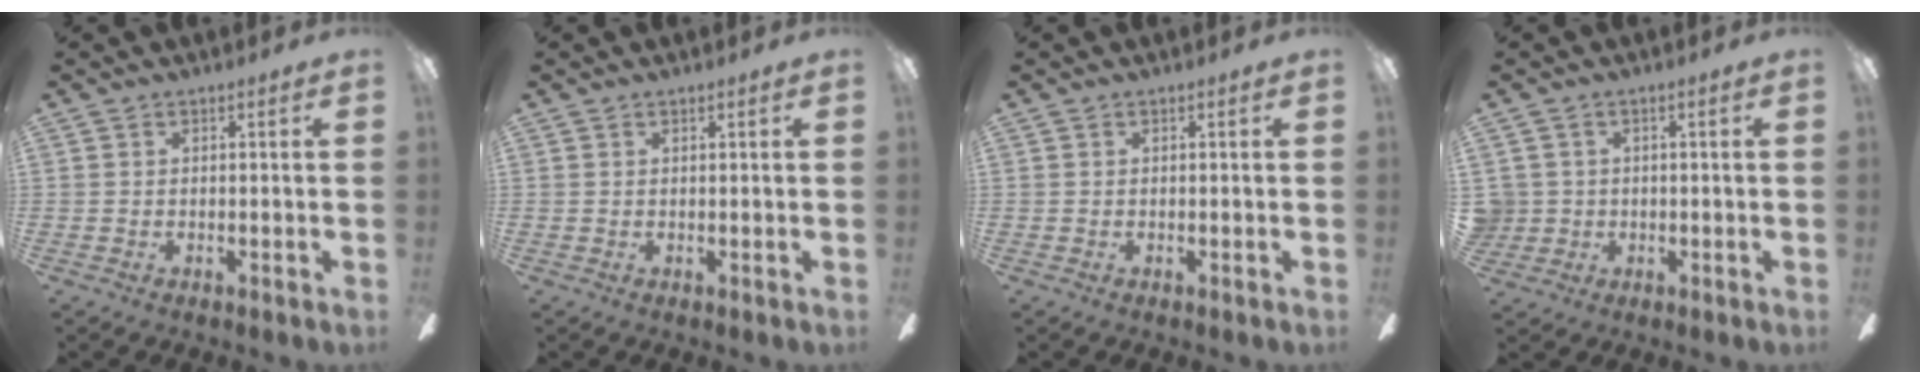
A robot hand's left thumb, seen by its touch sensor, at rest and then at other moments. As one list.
[{"total": 0.7, "force": [0.7, 0.1, 0.3], "torque": [-0.007, 0.000, 0.012]}, {"total": 0.0}, {"total": 3.2, "force": [0.6, 3.1, 0.2], "torque": [-0.013, 0.009, 0.011]}]